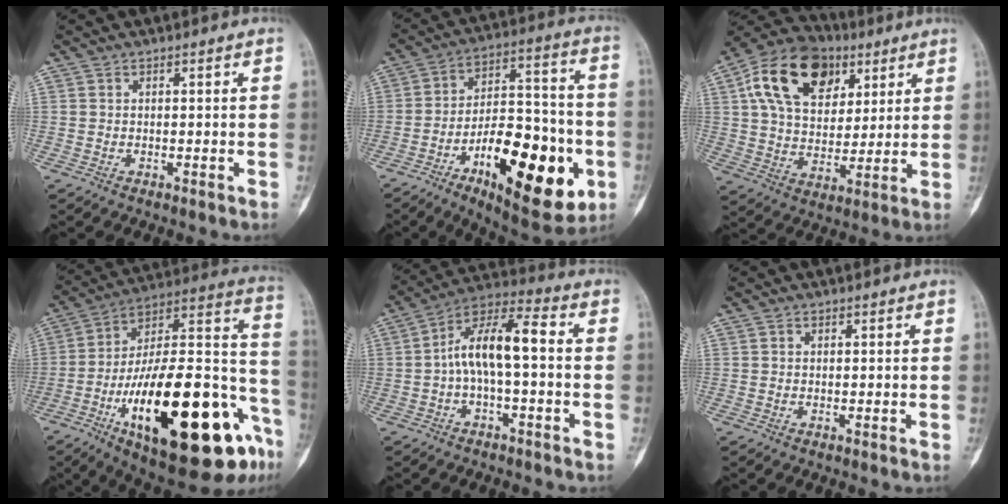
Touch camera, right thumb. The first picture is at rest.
{"total": 25.2, "force": [-8.9, 10.9, 20.9], "torque": [-0.287, 0.033, -0.126]}
{"total": 20.7, "force": [8.5, 13.6, 13.1], "torque": [-0.204, -0.005, 0.142]}
{"total": 35.7, "force": [-14.1, 12.5, 30.3], "torque": [-0.413, 0.055, -0.211]}
{"total": 11.3, "force": [-0.5, 4.2, 10.4], "torque": [-0.192, 0.052, -0.018]}
{"total": 0.5, "force": [0.3, 0.4, 0.2], "torque": [0.003, -0.001, 0.004]}